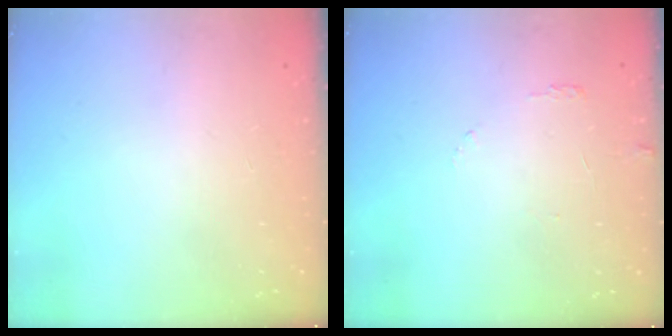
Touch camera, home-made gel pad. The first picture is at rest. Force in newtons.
{"total": 6.6, "press": 6.6, "slide": 0.5}